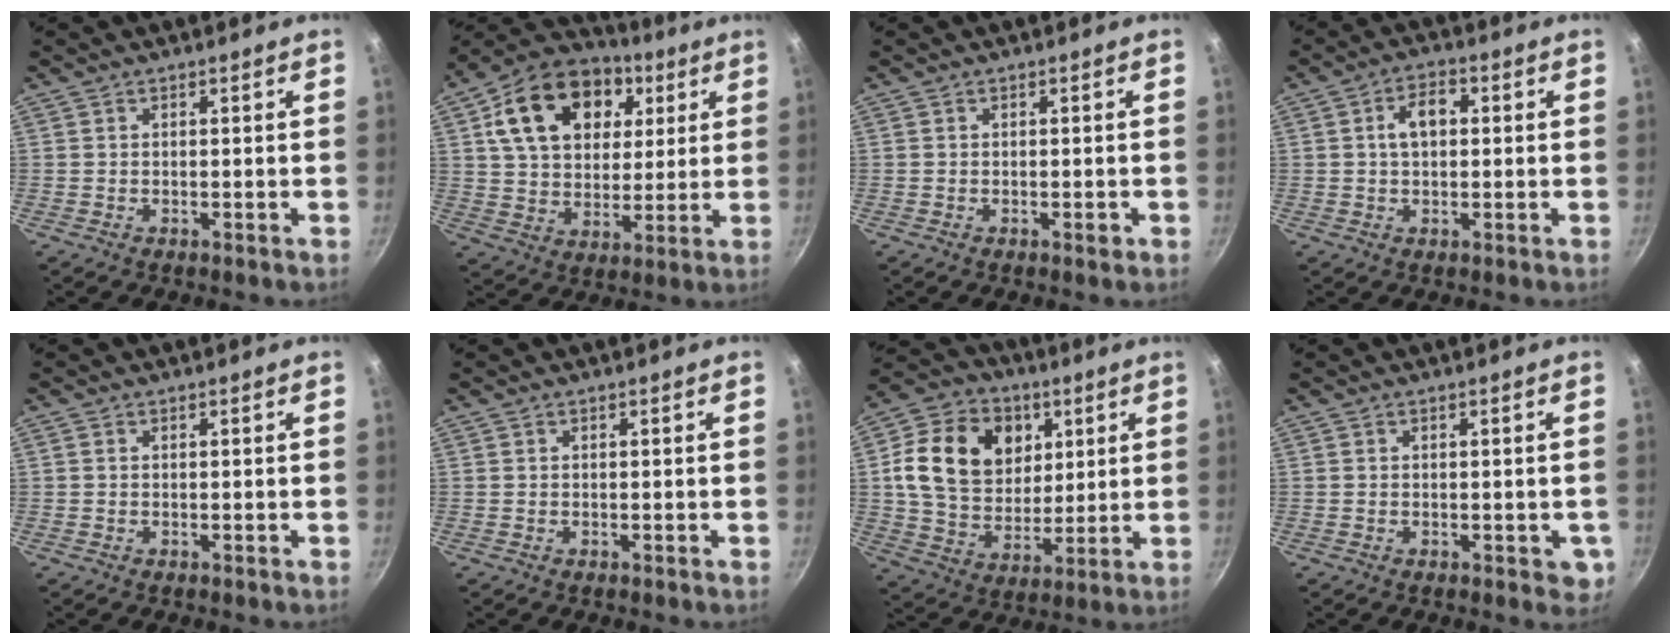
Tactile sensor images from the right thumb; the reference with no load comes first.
{"total": 21.4, "force": [7.5, 15.1, 13.2], "torque": [-0.206, 0.005, 0.119]}
{"total": 1.2, "force": [-0.5, 0.4, 1.0], "torque": [-0.015, 0.002, -0.006]}
{"total": 5.8, "force": [0.8, 3.7, 4.4], "torque": [-0.056, 0.016, 0.007]}
{"total": 0.0}
{"total": 0.0}
{"total": 19.4, "force": [5.2, 14.8, 11.5], "torque": [-0.182, -0.009, 0.090]}
{"total": 3.3, "force": [-0.6, 2.0, 2.5], "torque": [-0.019, 0.000, -0.007]}